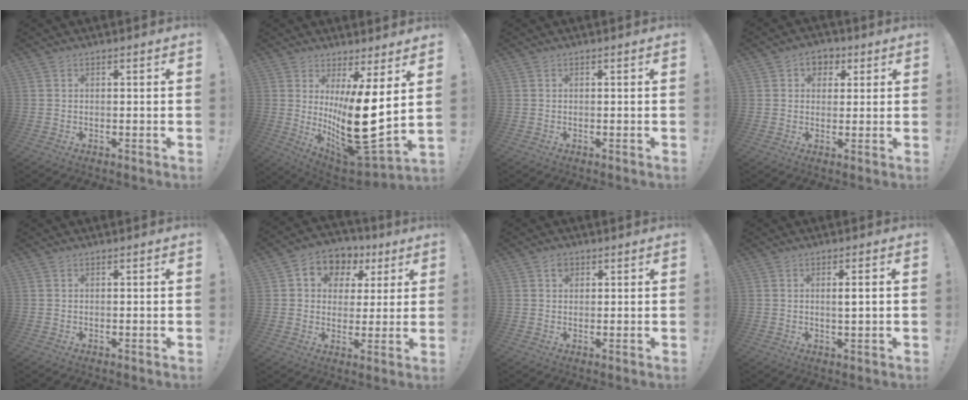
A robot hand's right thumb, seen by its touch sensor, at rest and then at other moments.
{"total": 18.6, "force": [2.3, 6.0, 17.4], "torque": [-0.290, -0.053, 0.045]}
{"total": 0.0}
{"total": 5.1, "force": [1.7, 4.4, 2.1], "torque": [-0.021, -0.003, 0.030]}
{"total": 0.0}
{"total": 8.0, "force": [2.9, 7.0, 2.5], "torque": [-0.040, -0.016, 0.061]}
{"total": 2.0, "force": [0.9, 1.6, 0.7], "torque": [0.005, -0.007, 0.013]}
{"total": 2.9, "force": [0.4, 0.2, 2.8], "torque": [-0.046, -0.004, 0.001]}